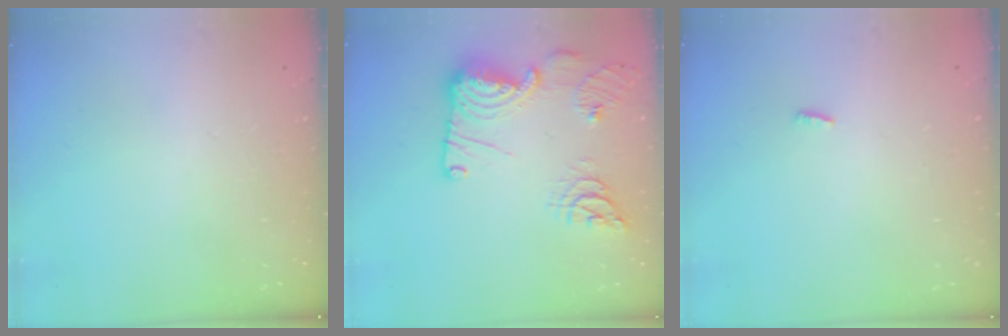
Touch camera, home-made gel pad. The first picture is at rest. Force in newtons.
{"total": 18.8, "press": 18.6, "slide": 2.3}
{"total": 2.3, "press": 2.1, "slide": 0.8}